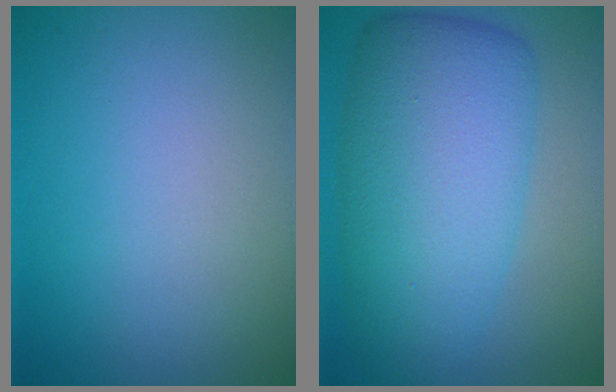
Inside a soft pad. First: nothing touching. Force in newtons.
{"total": 9.6, "press": 9.6, "slide": 0.3}